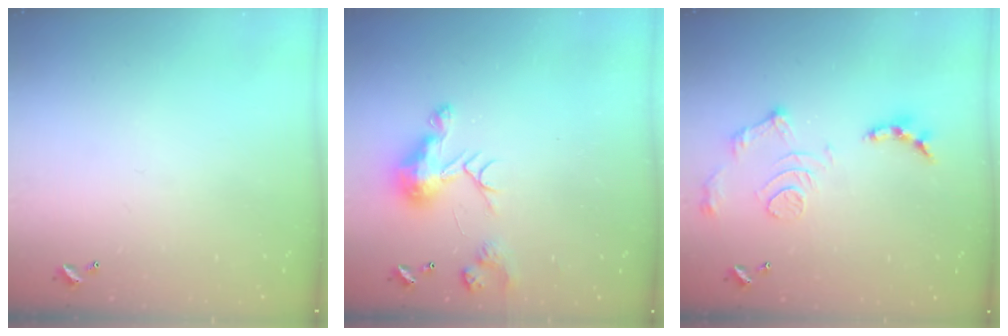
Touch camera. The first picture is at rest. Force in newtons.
{"total": 8.7, "press": 8.6, "slide": 0.2}
{"total": 11.8, "press": 11.7, "slide": 0.8}